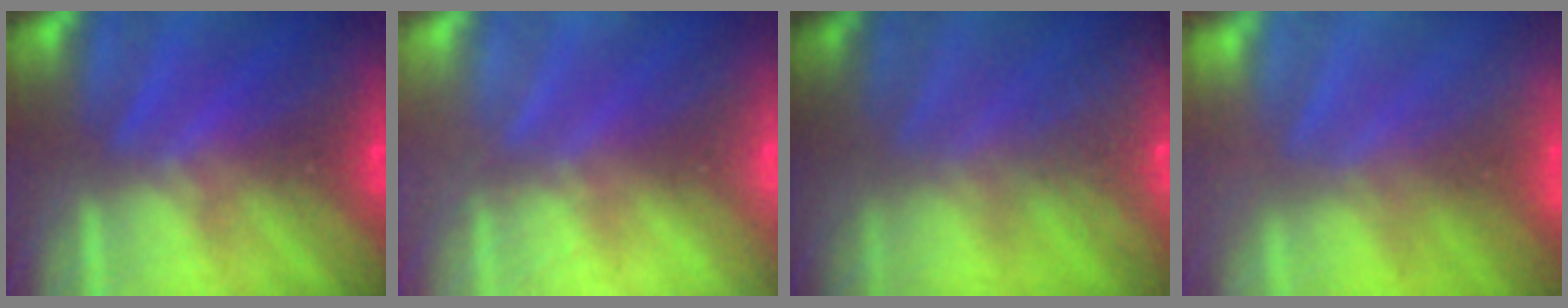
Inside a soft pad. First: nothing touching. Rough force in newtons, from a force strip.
{"total": 2.4}
{"total": 8.8}
{"total": 6.9}